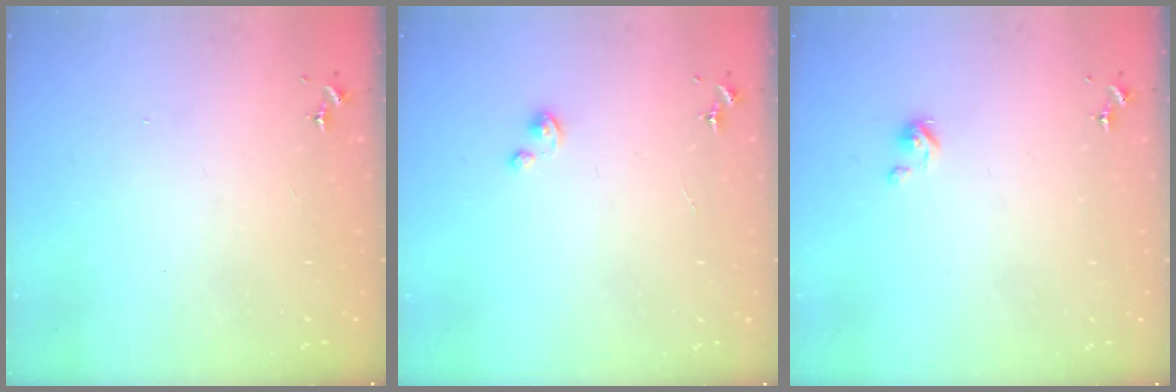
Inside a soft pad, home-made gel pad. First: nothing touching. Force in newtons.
{"total": 1.8, "press": 1.8, "slide": 0.2}
{"total": 3.1, "press": 3.1, "slide": 0.3}